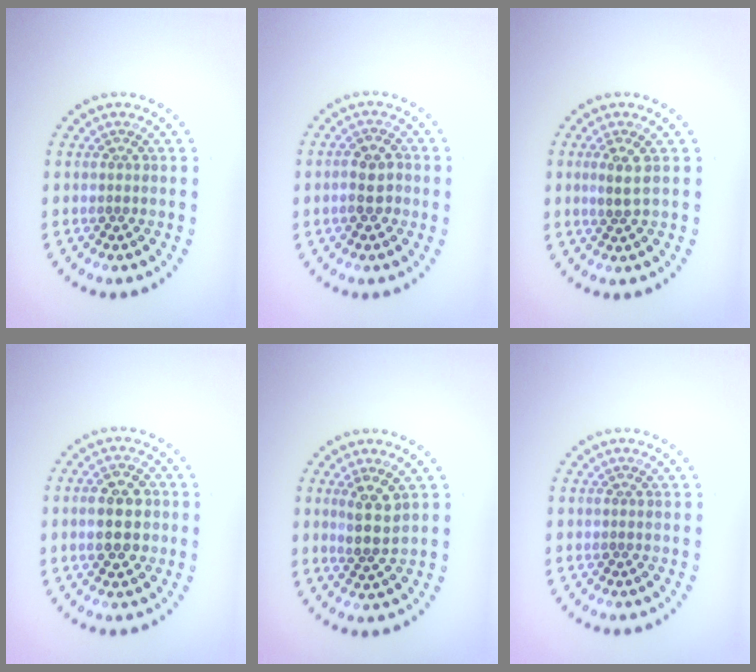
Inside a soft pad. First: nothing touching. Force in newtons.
{"total": 2.4, "press": 2.3, "slide": 0.5}
{"total": 1.8, "press": 1.6, "slide": 0.9}
{"total": 4.5, "press": 4.5, "slide": 0.2}
{"total": 2.7, "press": 2.5, "slide": 1.2}
{"total": 0.0}